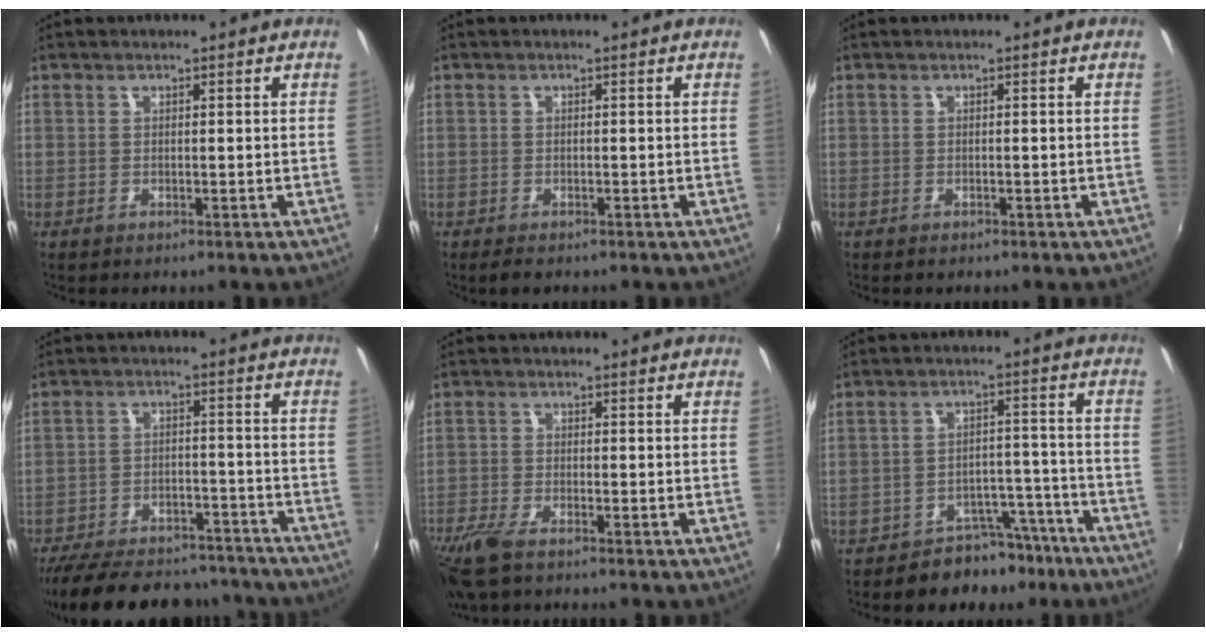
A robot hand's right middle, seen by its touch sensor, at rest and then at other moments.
{"total": 2.0, "force": [-1.5, 1.0, 0.8], "torque": [-0.018, -0.008, -0.025]}
{"total": 0.6, "force": [-0.5, 0.4, 0.1], "torque": [-0.005, -0.002, -0.006]}
{"total": 25.0, "force": [-21.2, 8.7, 10.0], "torque": [-0.210, 0.007, -0.286]}
{"total": 8.3, "force": [-6.1, 2.6, 5.1], "torque": [-0.134, -0.033, -0.120]}
{"total": 8.4, "force": [-6.9, 4.4, 1.8], "torque": [-0.023, 0.033, -0.087]}